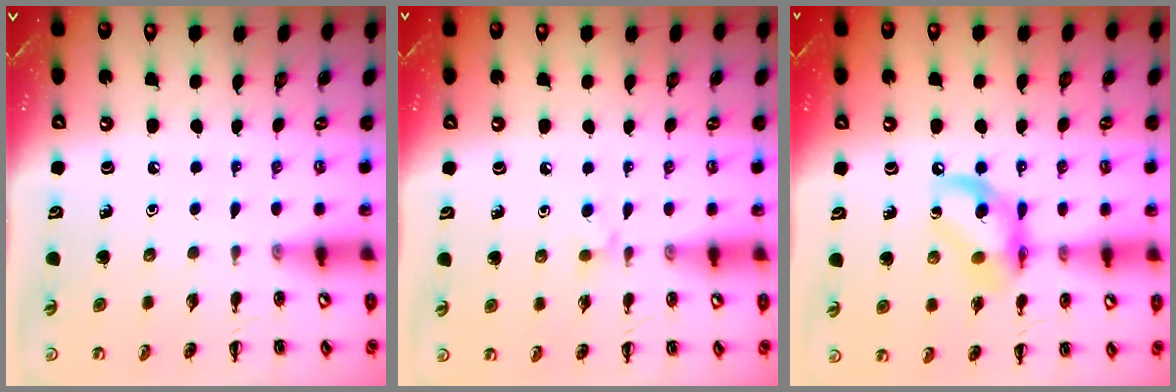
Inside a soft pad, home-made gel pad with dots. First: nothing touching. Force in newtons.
{"total": 3.8, "press": 3.6, "slide": 1.4}
{"total": 12.1, "press": 11.8, "slide": 2.8}